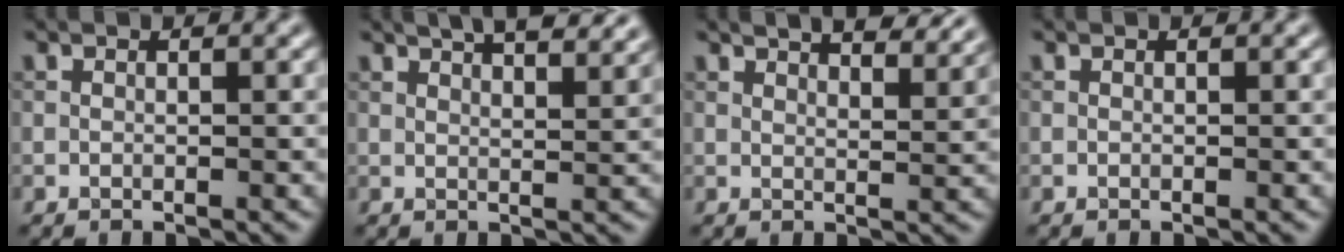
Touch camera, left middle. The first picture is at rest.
{"total": 6.8, "force": [4.9, 2.3, 4.0], "torque": [-0.027, 0.030, 0.042]}
{"total": 6.2, "force": [4.8, 1.9, 3.3], "torque": [-0.023, 0.020, 0.042]}
{"total": 0.0}